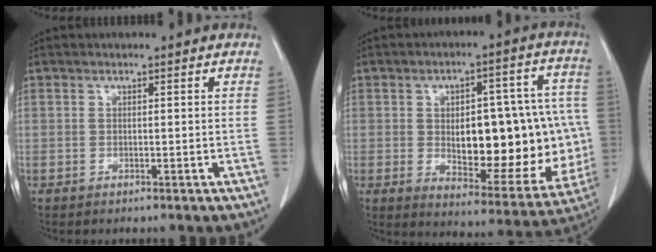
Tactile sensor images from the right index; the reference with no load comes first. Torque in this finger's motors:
{"motor_torque": [1.32, -0.66, 0.40, 0.09]}